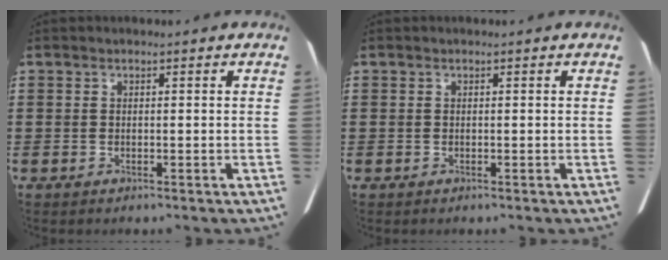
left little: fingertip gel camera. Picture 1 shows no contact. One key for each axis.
{"total": 0.0}